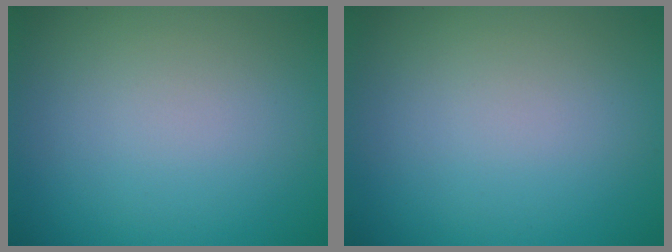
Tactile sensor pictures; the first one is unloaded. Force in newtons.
{"total": 0.0}